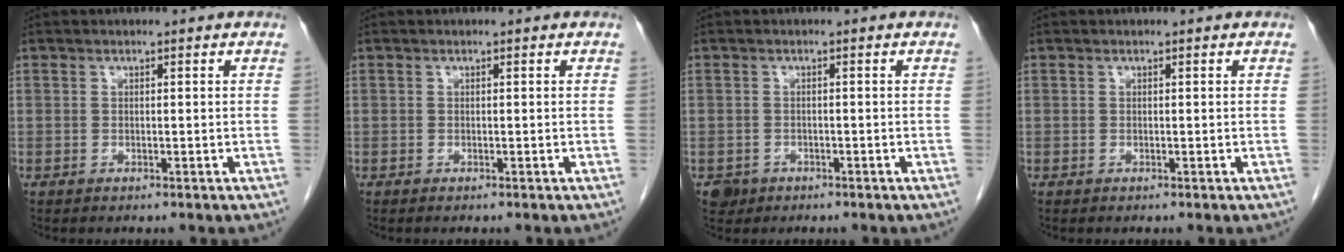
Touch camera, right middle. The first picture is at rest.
{"total": 0.0}
{"total": 1.9, "force": [-1.1, 1.6, 0.2], "torque": [-0.004, 0.006, -0.016]}
{"total": 0.0}